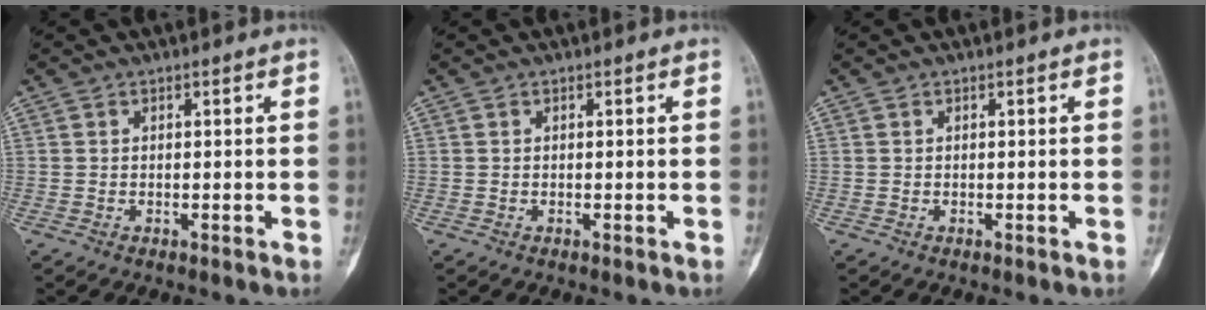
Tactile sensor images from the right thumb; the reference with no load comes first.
{"total": 0.0}
{"total": 0.0}